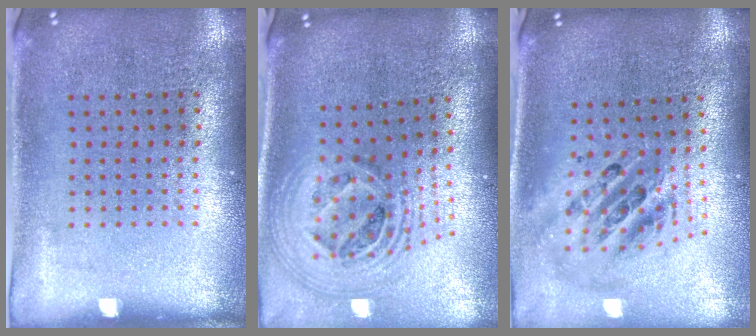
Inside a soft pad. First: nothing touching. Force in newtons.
{"total": 2.7, "press": 1.9, "slide": 1.9}
{"total": 2.4, "press": 1.7, "slide": 1.6}